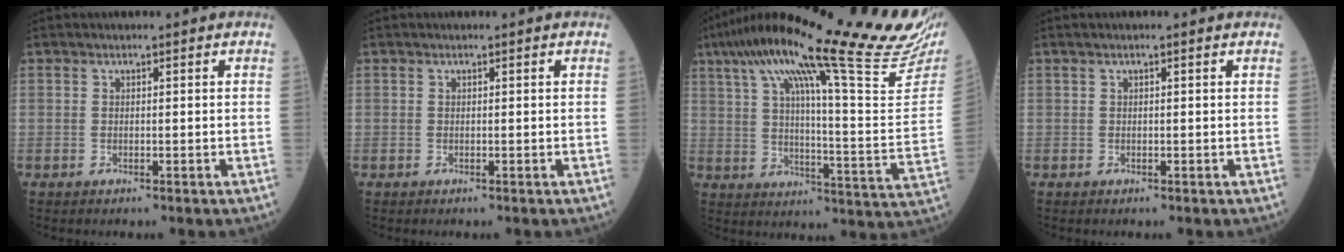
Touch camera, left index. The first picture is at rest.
{"total": 0.0}
{"total": 33.7, "force": [26.3, 2.0, 21.0], "torque": [-0.271, -0.025, 0.347]}
{"total": 0.7, "force": [0.4, -0.1, 0.6], "torque": [-0.017, 0.012, 0.008]}